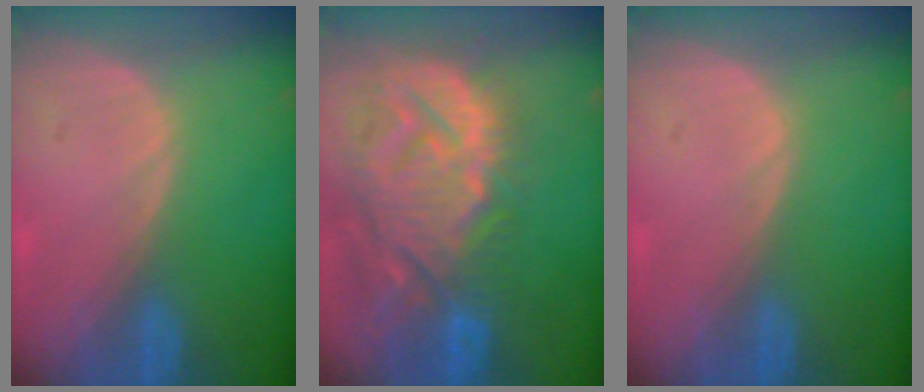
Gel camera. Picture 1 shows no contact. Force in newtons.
{"total": 14.3, "press": 12.3, "slide": 7.4}
{"total": 0.0}